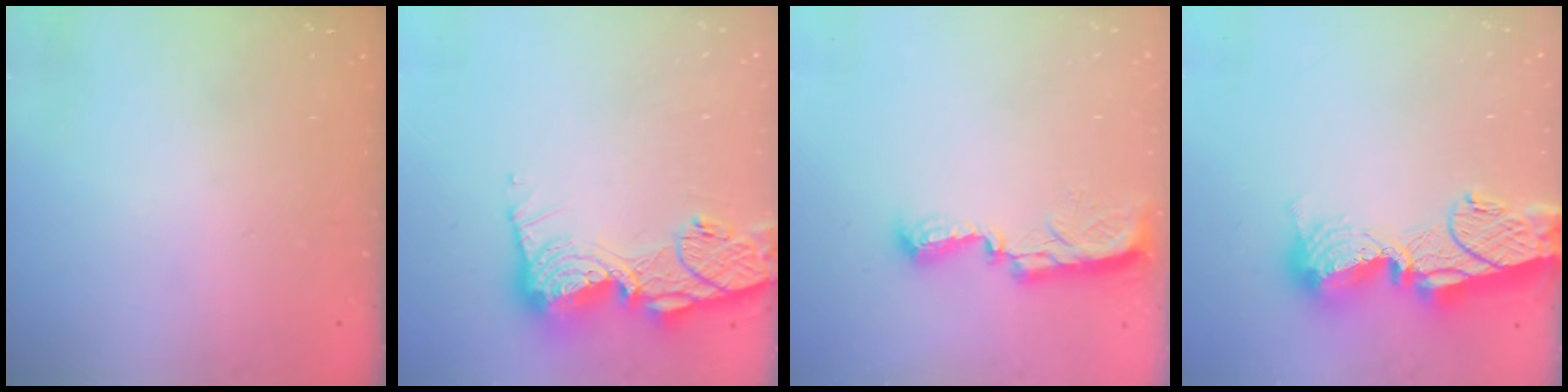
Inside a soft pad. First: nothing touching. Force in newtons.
{"total": 16.5, "press": 16.4, "slide": 1.6}
{"total": 8.2, "press": 8.1, "slide": 0.8}
{"total": 15.5, "press": 15.4, "slide": 1.4}